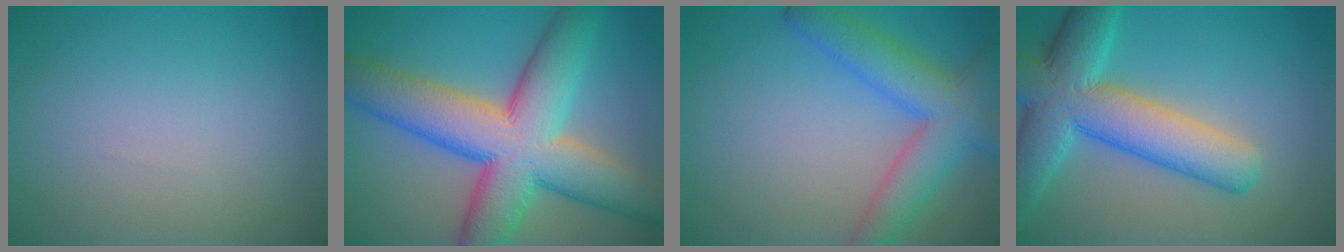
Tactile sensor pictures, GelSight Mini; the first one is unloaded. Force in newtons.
{"total": 13.2, "press": 13.2, "slide": 0.4}
{"total": 6.7, "press": 6.7, "slide": 0.2}
{"total": 9.4, "press": 9.4, "slide": 0.4}